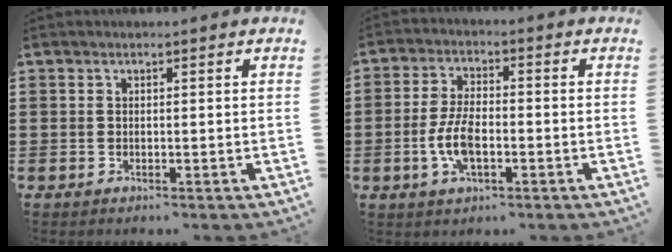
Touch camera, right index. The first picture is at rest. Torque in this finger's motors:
{"motor_torque": [2.14, 0.00, 0.60, 0.18]}